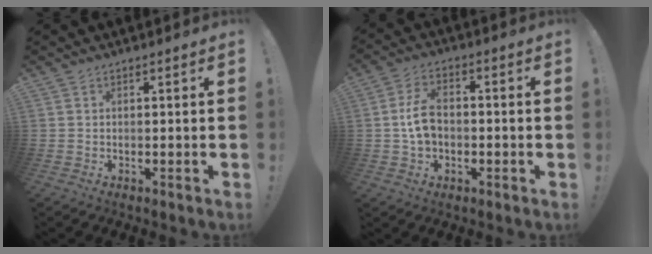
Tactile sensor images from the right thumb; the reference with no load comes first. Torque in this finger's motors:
{"motor_torque": [0.70, 0.61, 0.00, -0.04, 0.06]}